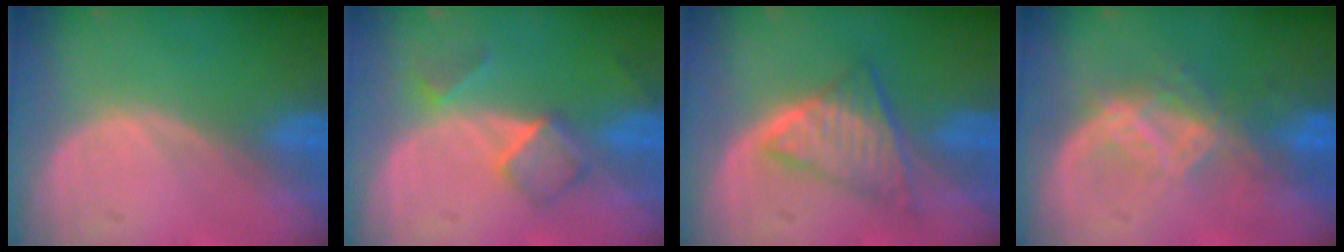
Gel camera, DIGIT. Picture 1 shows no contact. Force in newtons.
{"total": 5.2, "press": 4.5, "slide": 2.7}
{"total": 6.1, "press": 5.7, "slide": 2.1}
{"total": 6.7, "press": 5.9, "slide": 3.2}